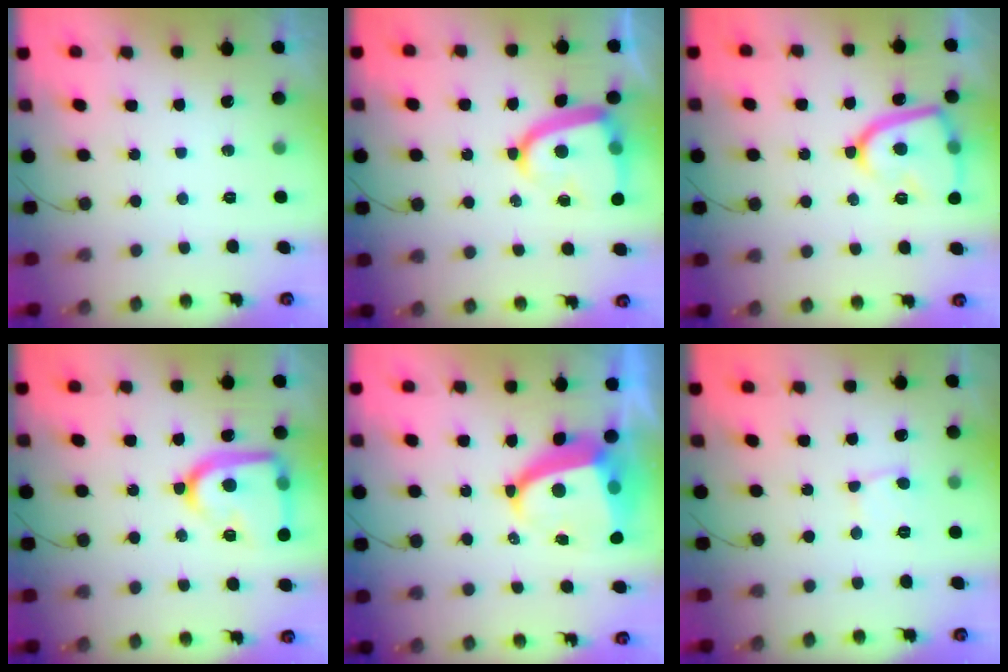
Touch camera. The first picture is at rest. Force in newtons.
{"total": 14.0, "press": 13.9, "slide": 1.5}
{"total": 15.8, "press": 15.7, "slide": 1.3}
{"total": 20.3, "press": 20.3, "slide": 1.9}
{"total": 10.3, "press": 10.3, "slide": 1.2}
{"total": 2.4, "press": 2.4, "slide": 0.1}